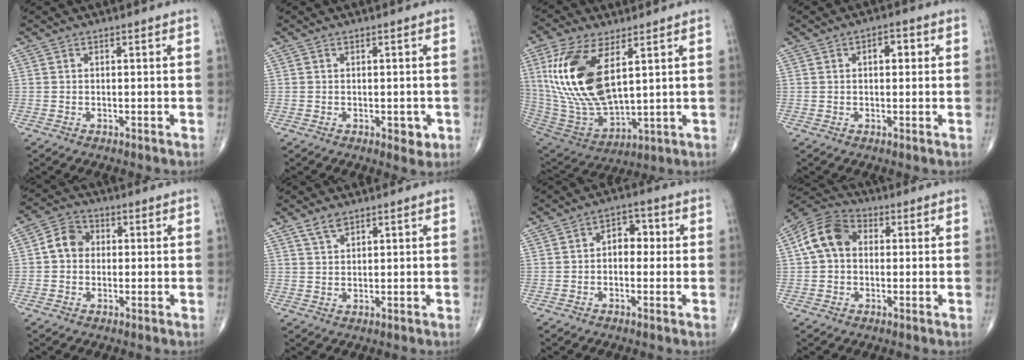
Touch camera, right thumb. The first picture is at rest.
{"total": 2.5, "force": [-0.7, 1.4, 2.0], "torque": [-0.011, -0.001, -0.006]}
{"total": 20.3, "force": [6.1, 9.3, 17.0], "torque": [-0.348, -0.029, 0.128]}
{"total": 3.3, "force": [0.8, 1.9, 2.6], "torque": [-0.029, 0.008, 0.007]}
{"total": 5.6, "force": [0.2, 4.7, 3.0], "torque": [-0.040, 0.017, -0.008]}
{"total": 3.0, "force": [2.2, 1.3, 1.5], "torque": [-0.027, -0.007, 0.045]}
{"total": 5.0, "force": [0.2, 3.5, 3.6], "torque": [-0.025, 0.019, -0.008]}
{"total": 9.4, "force": [1.1, 7.0, 6.2], "torque": [-0.111, 0.028, 0.009]}